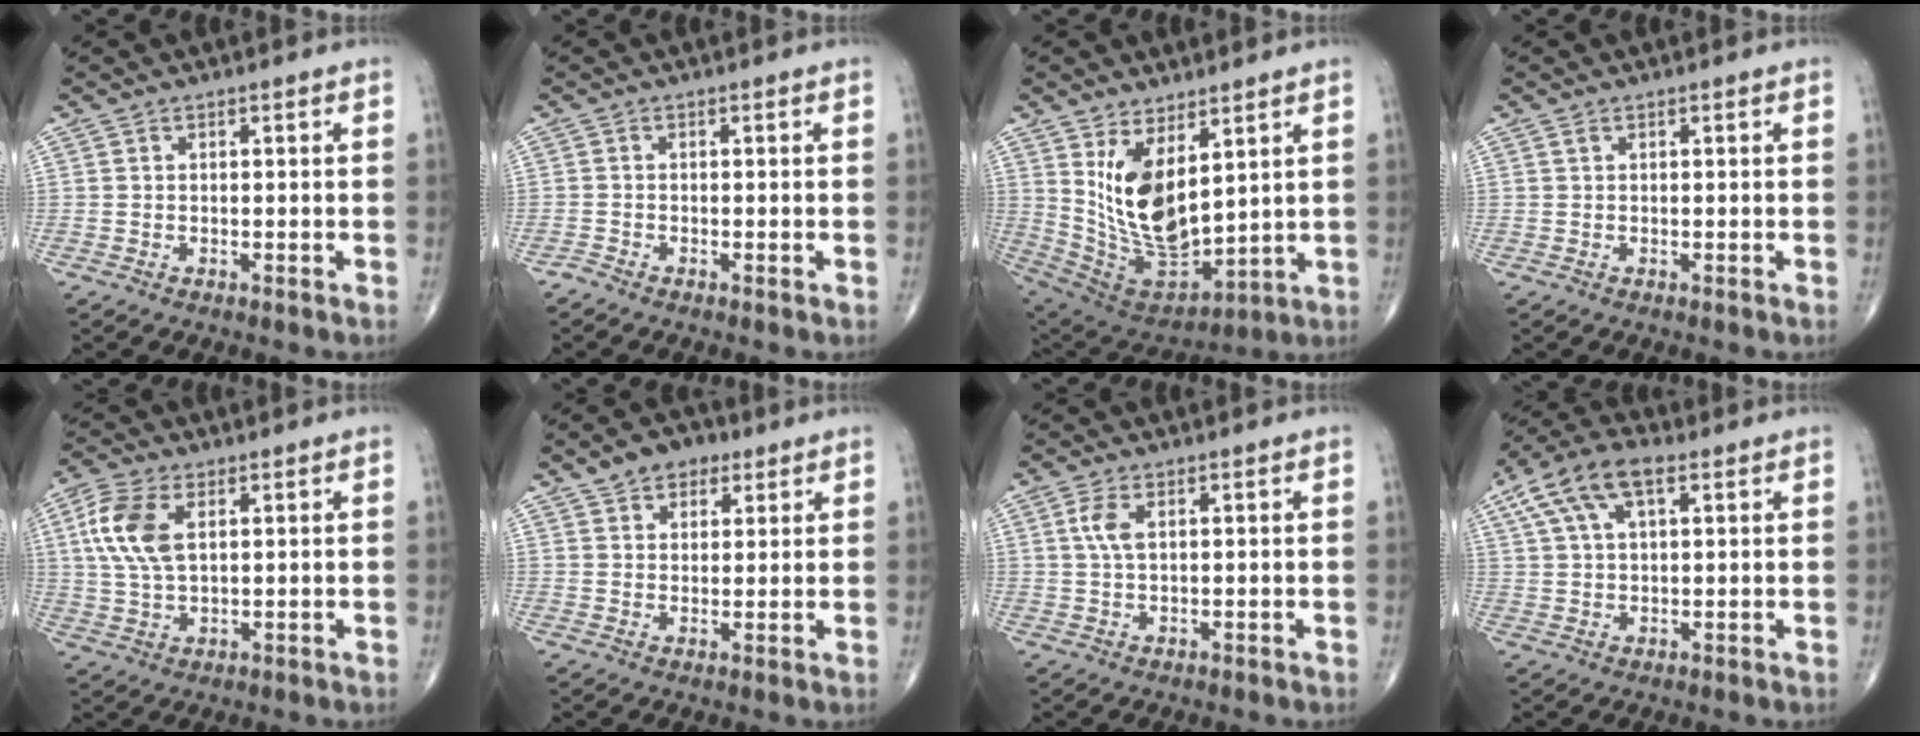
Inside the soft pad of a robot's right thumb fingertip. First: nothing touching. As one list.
[{"total": 0.9, "force": [-0.8, 0.2, 0.4], "torque": [-0.011, -0.003, -0.020]}, {"total": 15.4, "force": [5.0, 7.7, 12.4], "torque": [-0.208, -0.035, 0.124]}, {"total": 0.5, "force": [0.3, 0.3, 0.3], "torque": [-0.007, 0.004, 0.007]}, {"total": 10.2, "force": [2.8, 5.5, 8.2], "torque": [-0.183, 0.001, 0.055]}, {"total": 6.7, "force": [3.8, 4.4, 3.4], "torque": [-0.024, -0.008, 0.058]}, {"total": 3.9, "force": [1.2, 1.8, 3.2], "torque": [-0.075, 0.002, 0.024]}, {"total": 10.9, "force": [4.8, 5.2, 8.3], "torque": [-0.164, 0.020, 0.086]}]